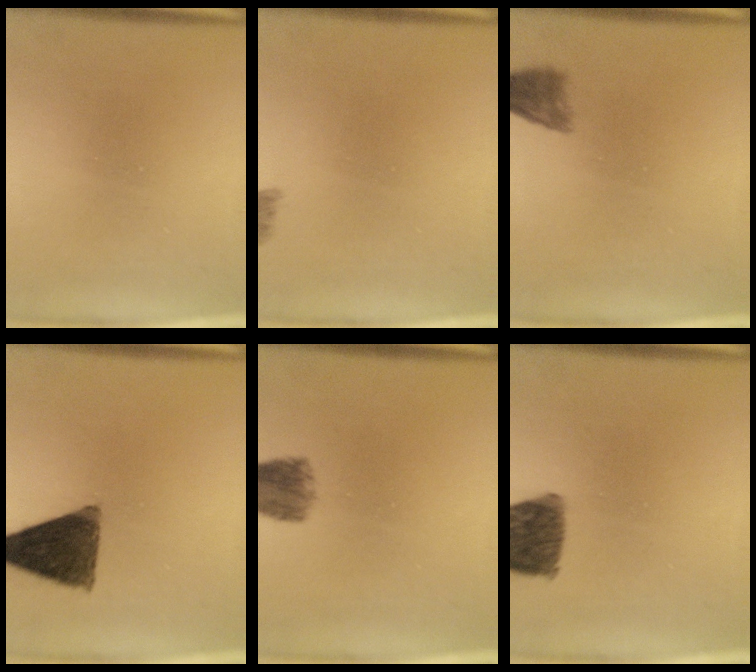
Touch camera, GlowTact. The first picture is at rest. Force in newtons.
{"total": 2.0}
{"total": 3.0}
{"total": 11.9}
{"total": 4.6}
{"total": 10.0}